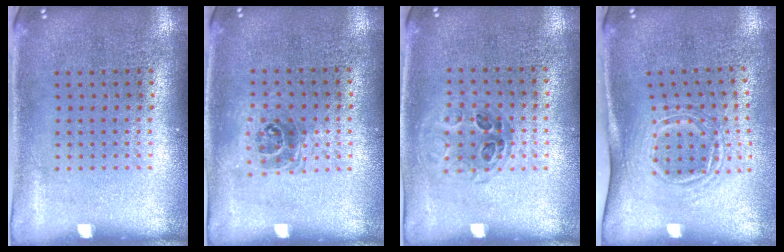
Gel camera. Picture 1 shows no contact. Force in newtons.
{"total": 1.0, "press": 1.0, "slide": 0.3}
{"total": 1.0, "press": 0.8, "slide": 0.5}
{"total": 1.7, "press": 1.1, "slide": 1.2}